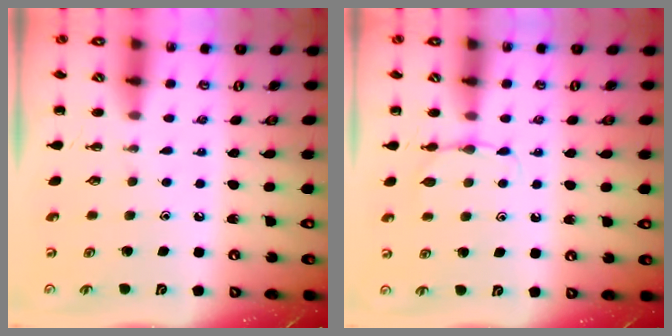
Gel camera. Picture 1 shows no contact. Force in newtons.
{"total": 4.7, "press": 4.5, "slide": 1.4}